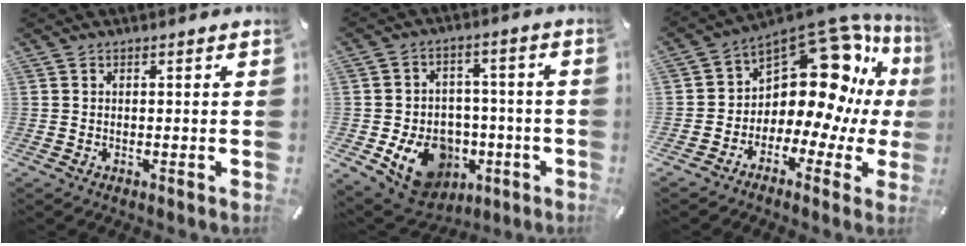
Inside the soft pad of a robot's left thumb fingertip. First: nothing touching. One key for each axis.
{"total": 14.3, "fx": -4.8, "fy": 11.4, "fz": 7.0, "tx": -0.103, "ty": 0.028, "tz": -0.069}
{"total": 16.2, "fx": 6.5, "fy": 9.8, "fz": 11.1, "tx": -0.176, "ty": -0.077, "tz": 0.104}